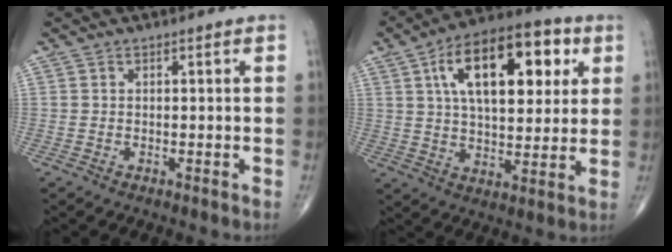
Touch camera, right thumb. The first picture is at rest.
{"total": 20.9, "force": [6.9, 10.3, 16.8], "torque": [-0.228, 0.000, 0.103]}